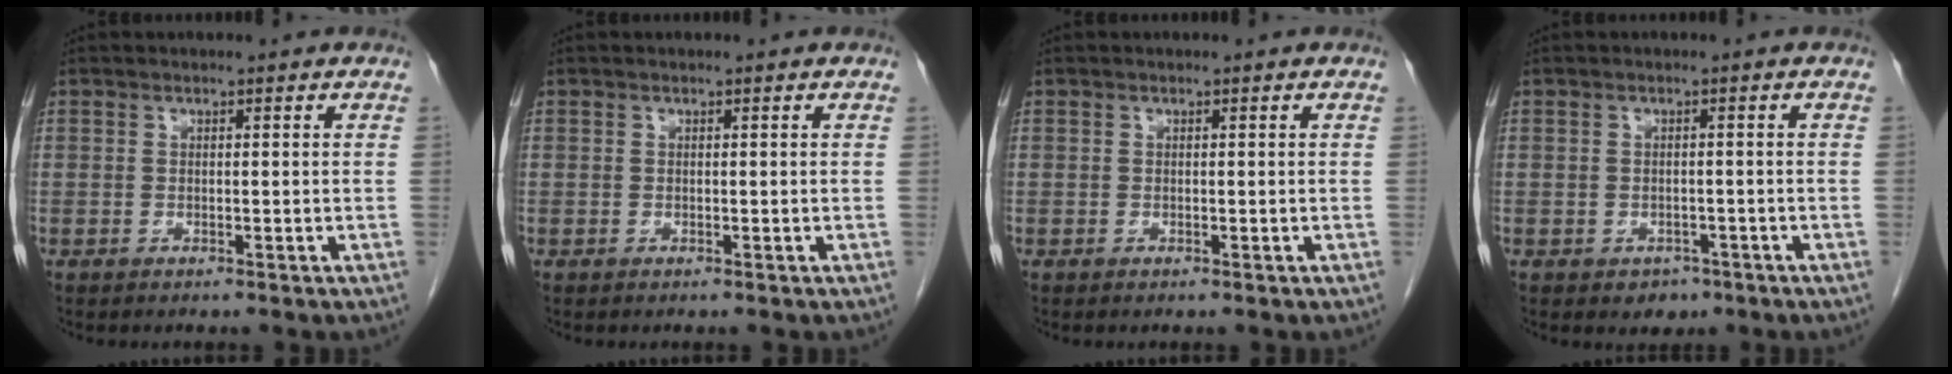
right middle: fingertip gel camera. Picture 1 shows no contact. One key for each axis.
{"total": 0.0}
{"total": 0.0}
{"total": 2.4, "fx": -1.4, "fy": 1.7, "fz": 0.9, "tx": -0.008, "ty": 0.004, "tz": -0.011}